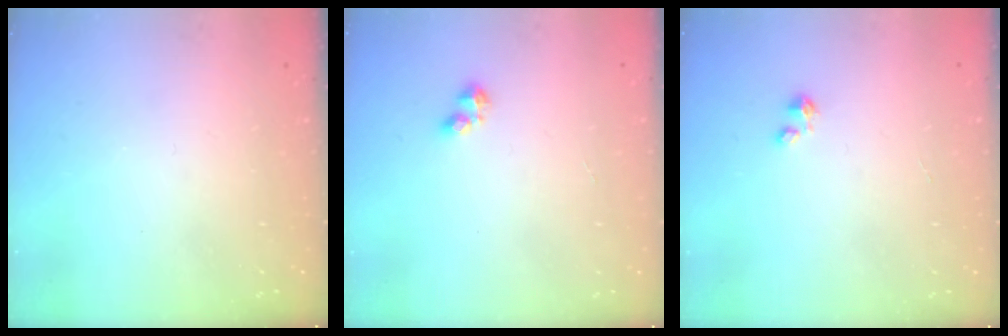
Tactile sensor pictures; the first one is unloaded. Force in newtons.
{"total": 2.6, "press": 2.5, "slide": 0.5}
{"total": 0.8, "press": 0.7, "slide": 0.3}